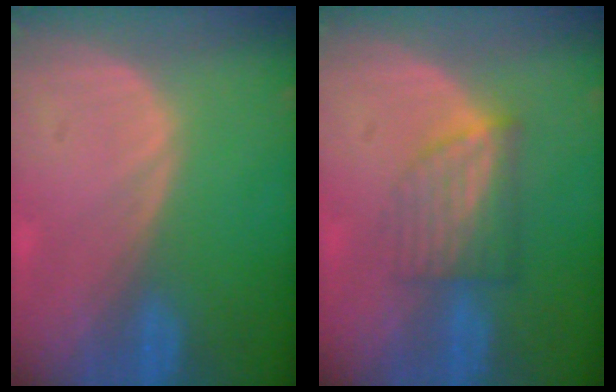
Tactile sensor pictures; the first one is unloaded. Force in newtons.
{"total": 6.1, "press": 5.4, "slide": 2.8}